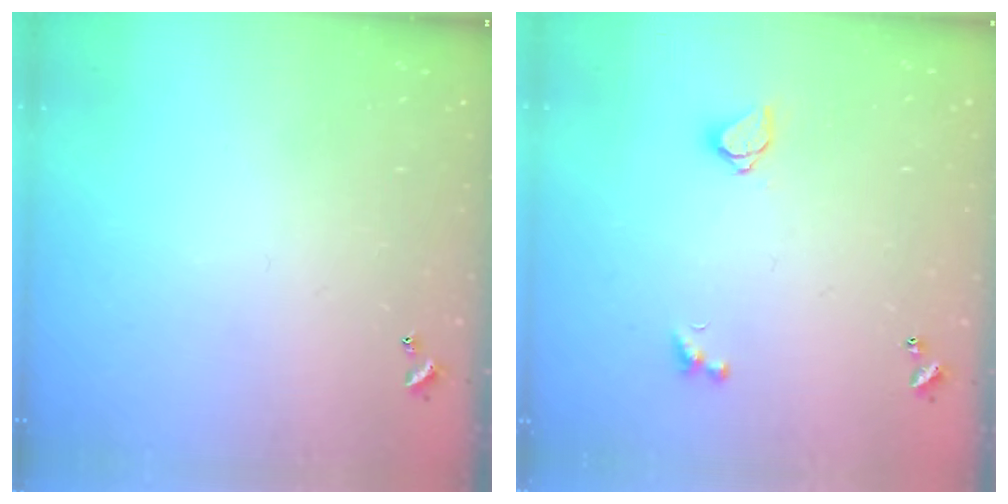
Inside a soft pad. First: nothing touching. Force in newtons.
{"total": 1.5, "press": 1.4, "slide": 0.4}